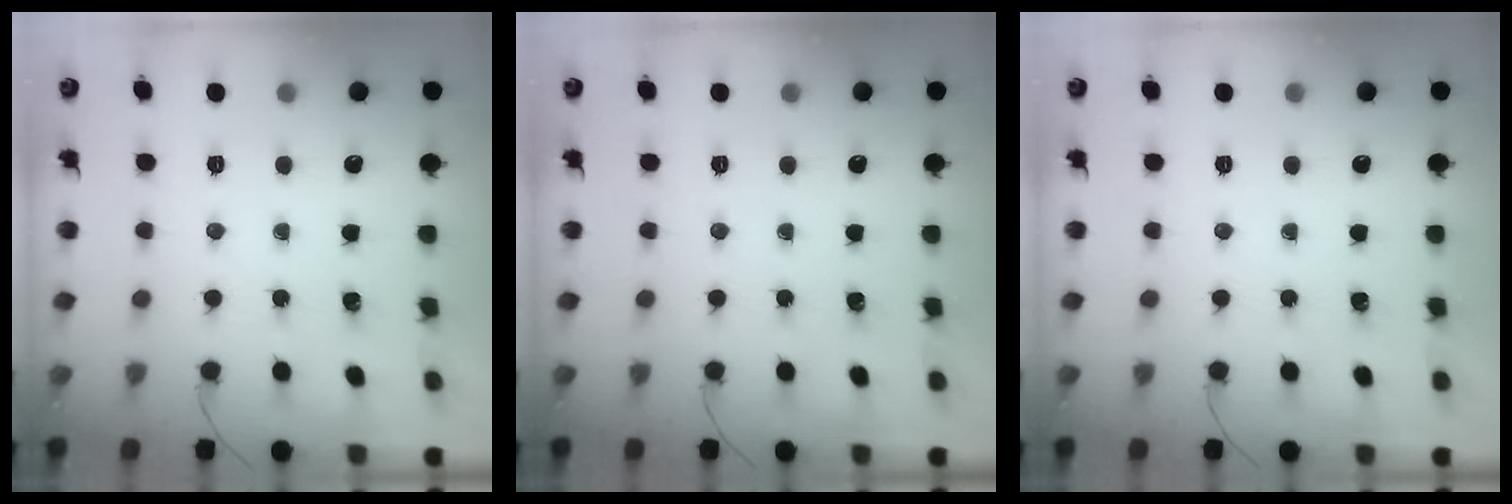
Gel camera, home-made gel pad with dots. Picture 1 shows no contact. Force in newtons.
{"total": 0.0}
{"total": 0.0}